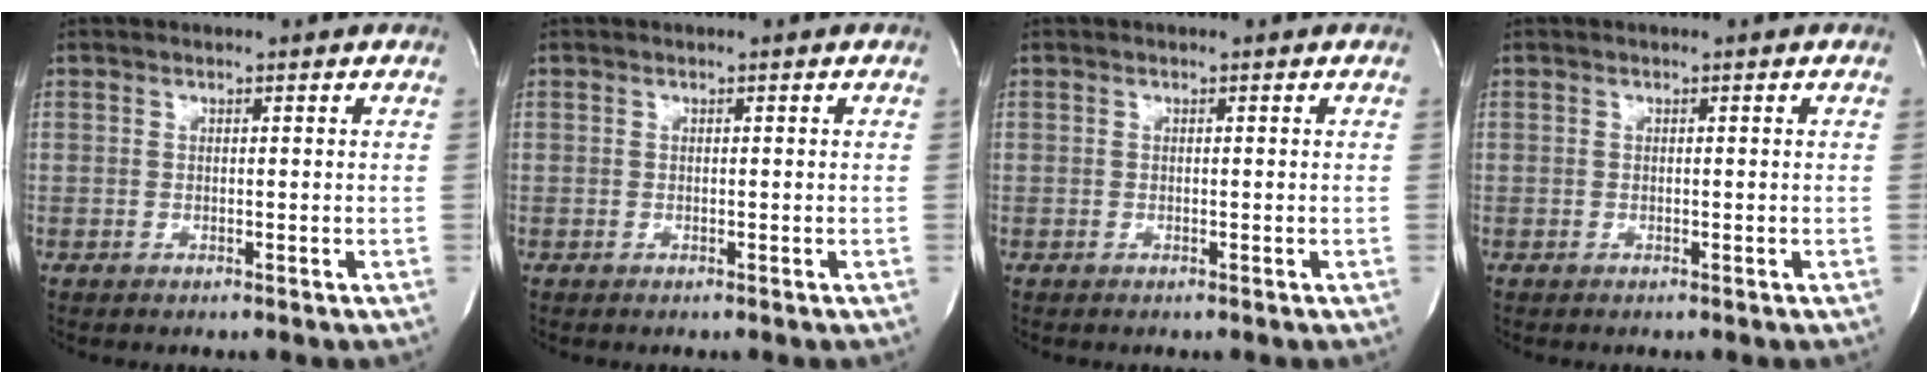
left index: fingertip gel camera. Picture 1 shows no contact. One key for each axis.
{"total": 0.0}
{"total": 0.0}
{"total": 0.0}